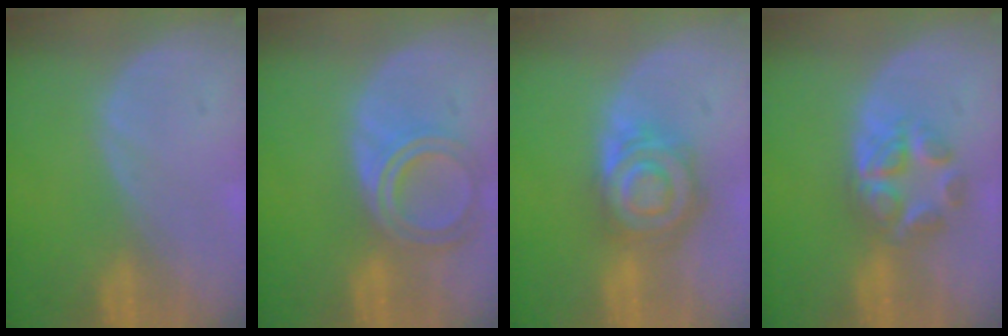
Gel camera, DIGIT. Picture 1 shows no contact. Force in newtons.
{"total": 6.5, "press": 5.9, "slide": 2.8}
{"total": 8.0, "press": 7.1, "slide": 3.7}
{"total": 5.6, "press": 5.3, "slide": 2.0}